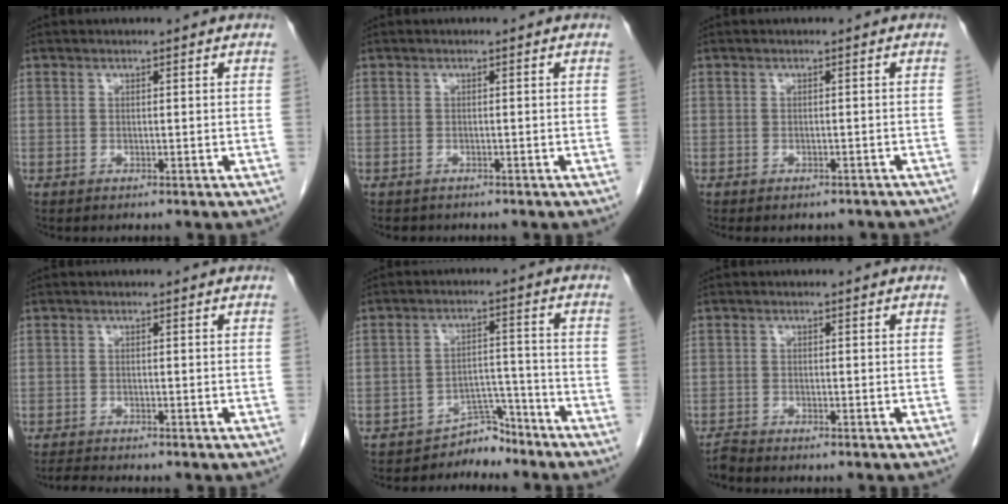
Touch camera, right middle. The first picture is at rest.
{"total": 1.7, "force": [-1.4, 0.8, 0.2], "torque": [-0.009, -0.001, -0.019]}
{"total": 5.8, "force": [-5.0, 2.3, 1.9], "torque": [-0.018, 0.002, -0.050]}
{"total": 1.7, "force": [-1.6, -0.3, 0.3], "torque": [-0.011, -0.009, -0.031]}
{"total": 4.7, "force": [-4.4, 1.6, -0.3], "torque": [0.011, 0.026, -0.066]}
{"total": 1.3, "force": [-1.3, -0.2, 0.0], "torque": [-0.004, -0.006, -0.024]}